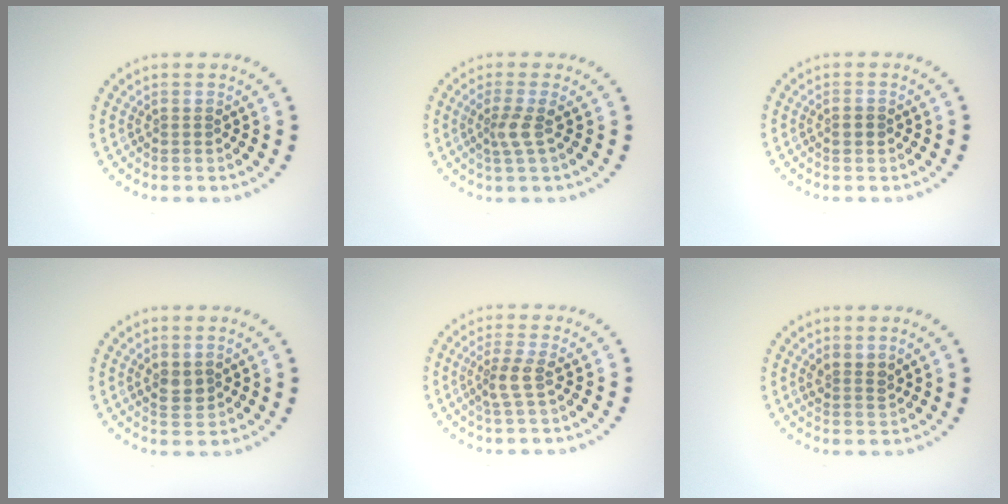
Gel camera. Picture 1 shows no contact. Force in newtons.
{"total": 1.9, "press": 1.3, "slide": 1.4}
{"total": 1.3, "press": 1.3, "slide": 0.1}
{"total": 1.7, "press": 1.7, "slide": 0.3}
{"total": 2.1, "press": 1.6, "slide": 1.3}
{"total": 1.7, "press": 1.4, "slide": 1.0}